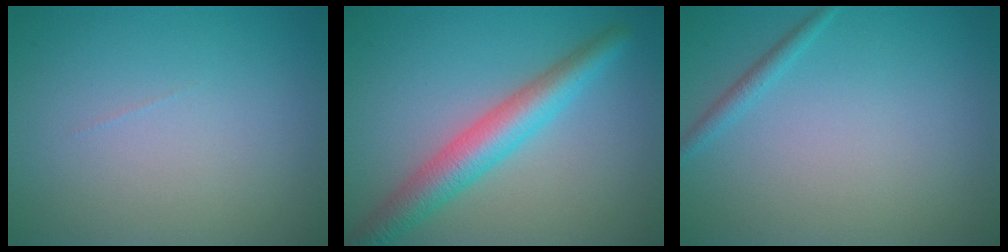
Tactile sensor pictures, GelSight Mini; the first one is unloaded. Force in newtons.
{"total": 5.1, "press": 5.1, "slide": 0.1}
{"total": 1.1, "press": 1.1, "slide": 0.0}